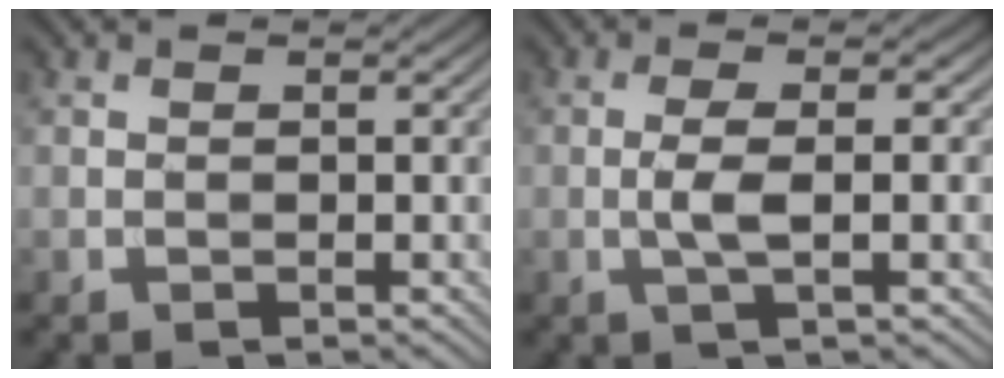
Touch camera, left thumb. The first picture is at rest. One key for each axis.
{"total": 3.8, "fx": -0.6, "fy": 0.8, "fz": 3.7, "tx": -0.075, "ty": 0.002, "tz": -0.013}